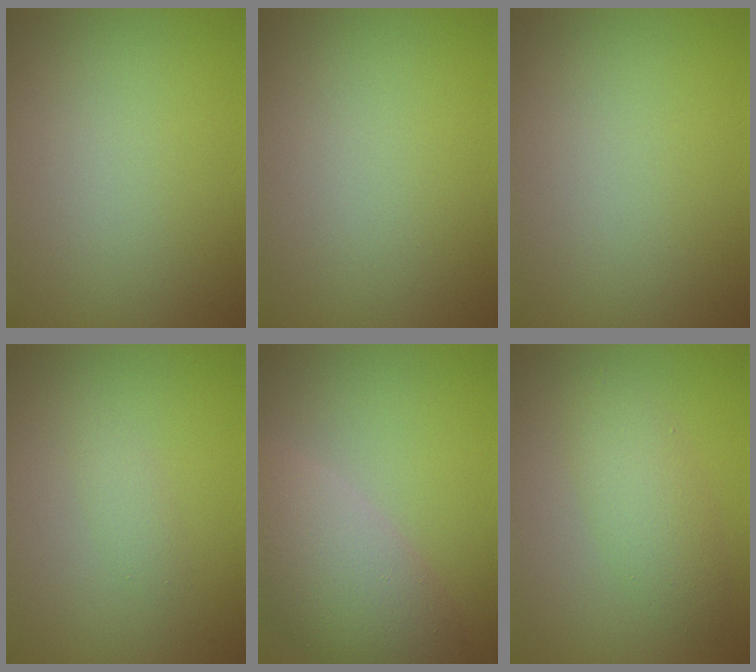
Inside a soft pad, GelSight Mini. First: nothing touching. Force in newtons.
{"total": 0.0}
{"total": 0.0}
{"total": 1.0, "press": 1.0, "slide": 0.1}
{"total": 6.9, "press": 6.9, "slide": 0.9}
{"total": 3.2, "press": 3.2, "slide": 0.1}